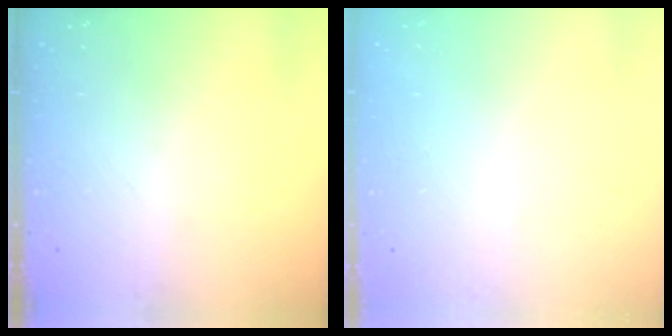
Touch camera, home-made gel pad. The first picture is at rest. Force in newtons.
{"total": 0.0}